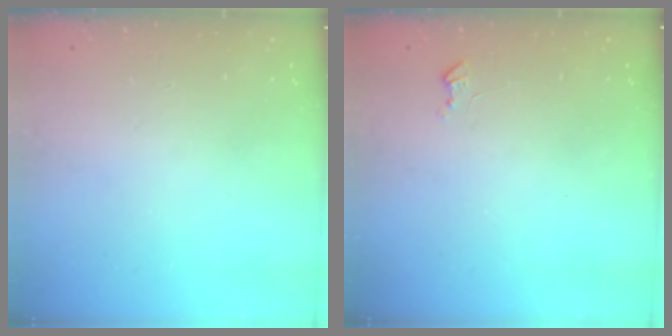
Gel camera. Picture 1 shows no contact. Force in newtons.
{"total": 2.7, "press": 2.7, "slide": 0.3}